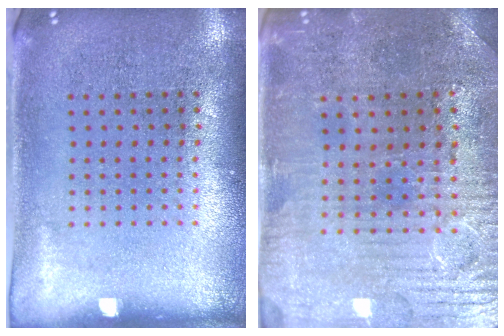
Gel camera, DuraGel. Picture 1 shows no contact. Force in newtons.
{"total": 1.7, "press": 1.7, "slide": 0.5}